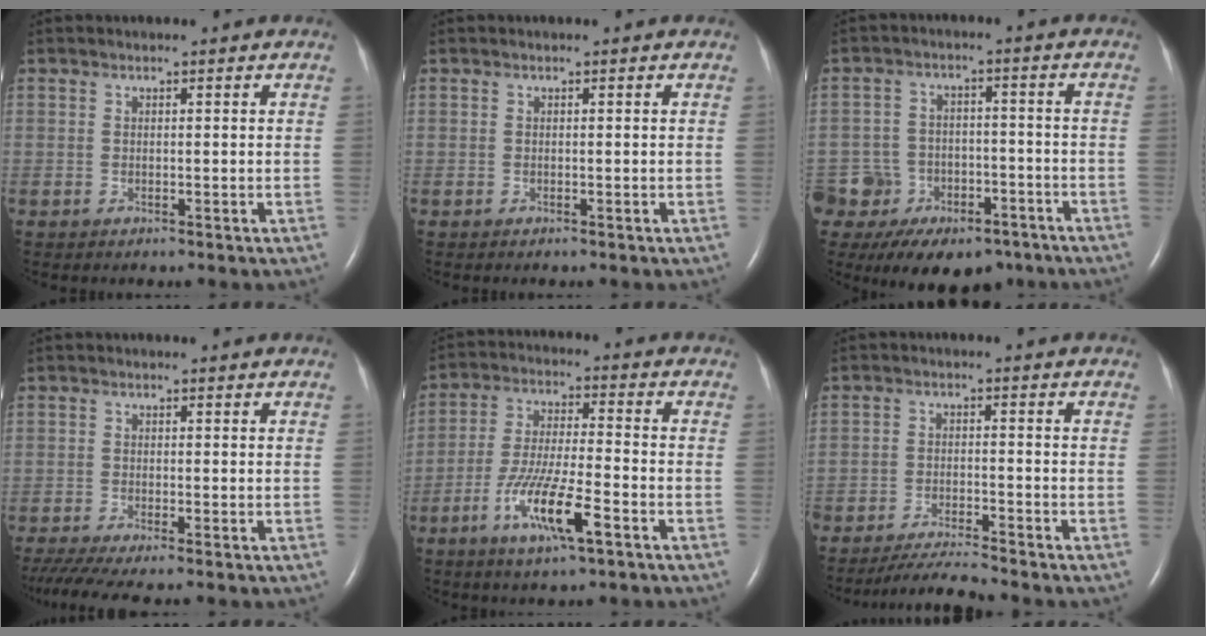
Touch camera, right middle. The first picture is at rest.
{"total": 0.0}
{"total": 13.1, "force": [-8.3, 9.1, 4.4], "torque": [-0.075, 0.035, -0.120]}
{"total": 5.9, "force": [-4.7, 0.3, 3.7], "torque": [-0.065, -0.015, -0.082]}
{"total": 10.8, "force": [-5.2, 1.3, 9.4], "torque": [-0.186, -0.013, -0.094]}
{"total": 5.4, "force": [-5.1, -0.9, 1.4], "torque": [-0.026, -0.017, -0.094]}